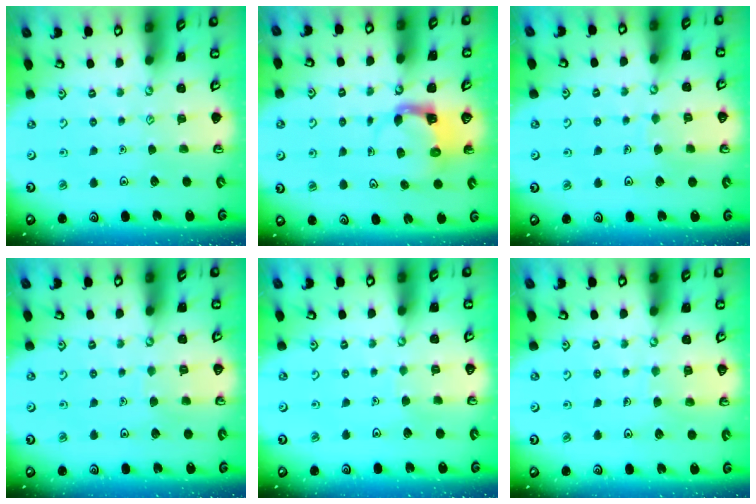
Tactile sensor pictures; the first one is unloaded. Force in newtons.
{"total": 3.8, "press": 3.7, "slide": 0.6}
{"total": 5.0, "press": 5.0, "slide": 0.5}
{"total": 4.7, "press": 4.7, "slide": 0.4}
{"total": 2.3, "press": 2.3, "slide": 0.1}
{"total": 4.9, "press": 4.9, "slide": 0.3}